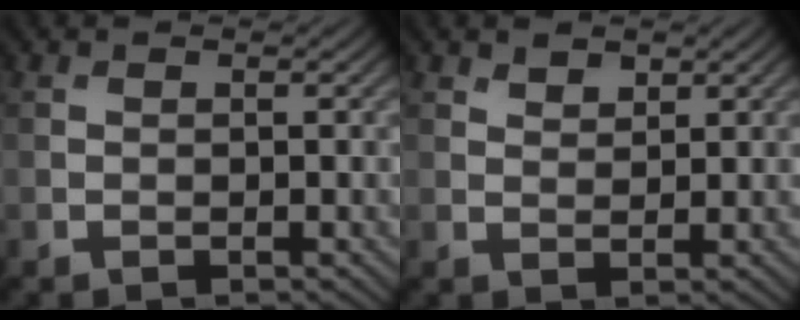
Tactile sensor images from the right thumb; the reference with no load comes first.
{"total": 1.8, "force": [1.4, 0.9, 0.7], "torque": [-0.015, -0.003, 0.028]}